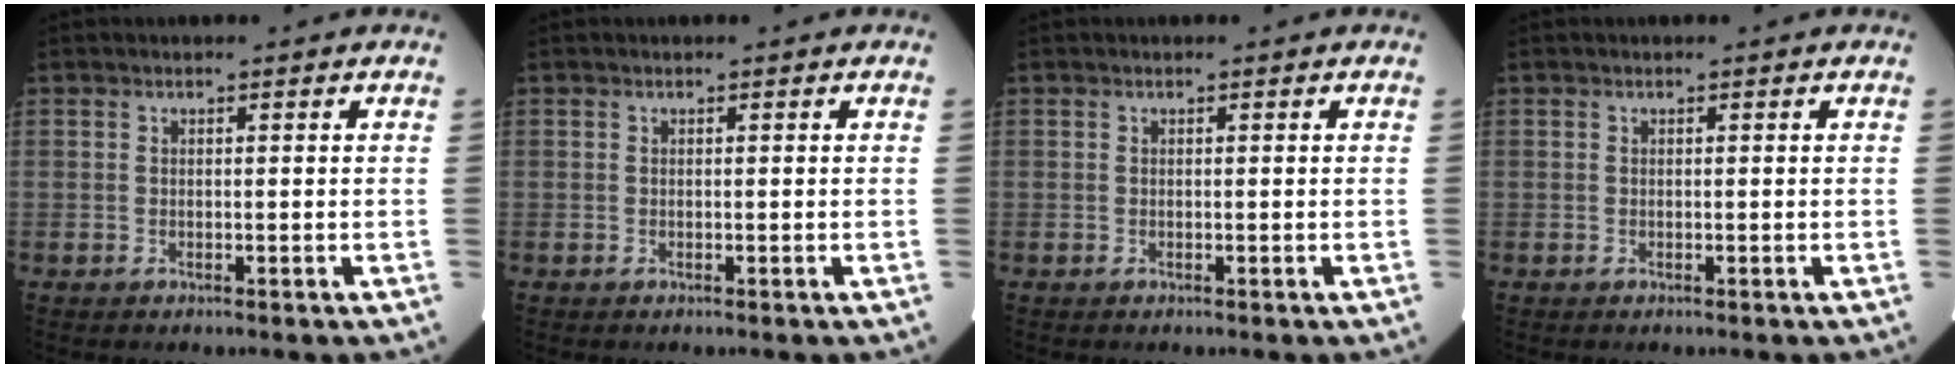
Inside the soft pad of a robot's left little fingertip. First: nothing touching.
{"total": 0.0}
{"total": 0.0}
{"total": 0.0}